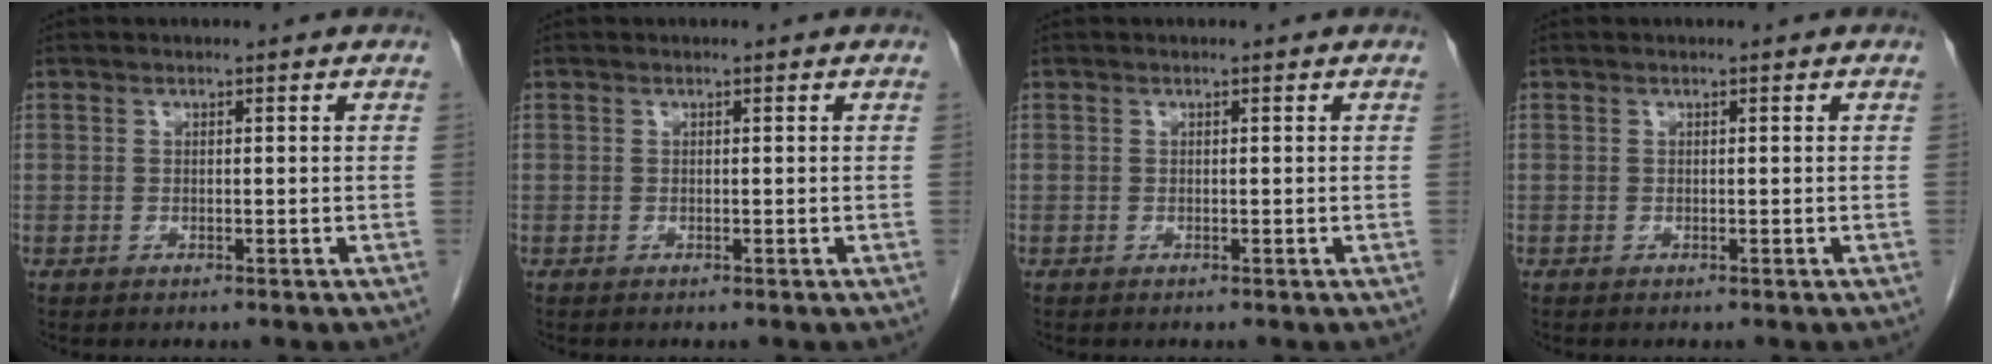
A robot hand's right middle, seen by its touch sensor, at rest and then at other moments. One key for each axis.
{"total": 0.0}
{"total": 0.0}
{"total": 0.0}